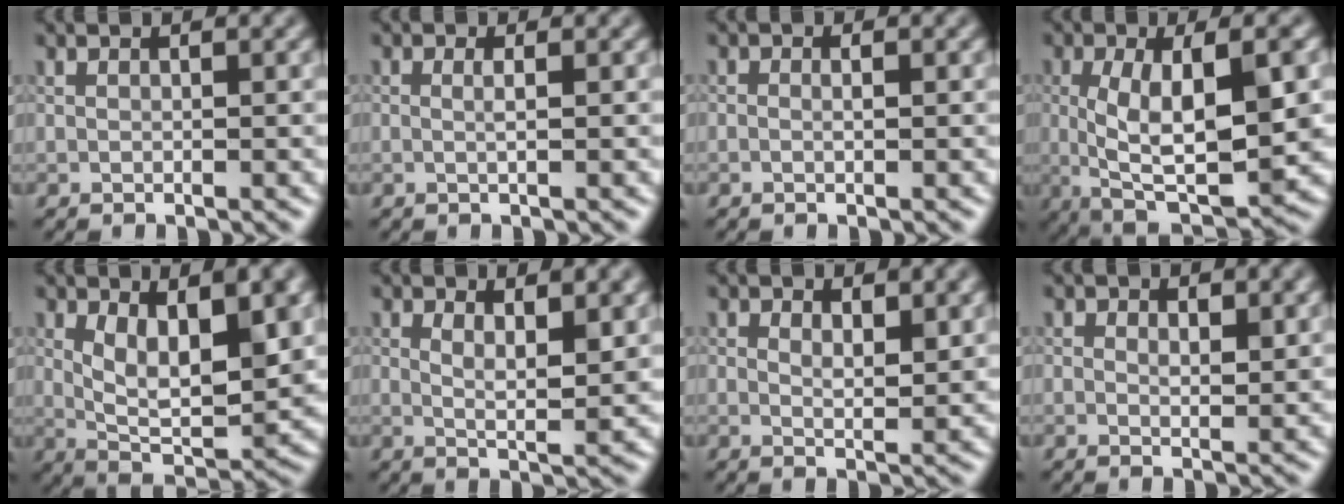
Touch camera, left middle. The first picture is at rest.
{"total": 1.3, "force": [-1.2, -0.6, -0.2], "torque": [-0.001, -0.020, -0.011]}
{"total": 1.0, "force": [-1.0, -0.2, -0.2], "torque": [0.006, -0.013, -0.019]}
{"total": 7.2, "force": [-1.4, 1.6, 6.8], "torque": [-0.136, -0.024, 0.007]}
{"total": 6.6, "force": [0.5, 2.1, 6.2], "torque": [-0.120, -0.023, 0.037]}
{"total": 2.0, "force": [-0.1, -0.2, 2.0], "torque": [-0.057, -0.028, 0.032]}
{"total": 0.8, "force": [0.2, -0.2, 0.7], "torque": [-0.017, -0.013, 0.022]}
{"total": 0.5, "force": [-0.4, -0.3, 0.2], "torque": [0.003, -0.016, 0.006]}